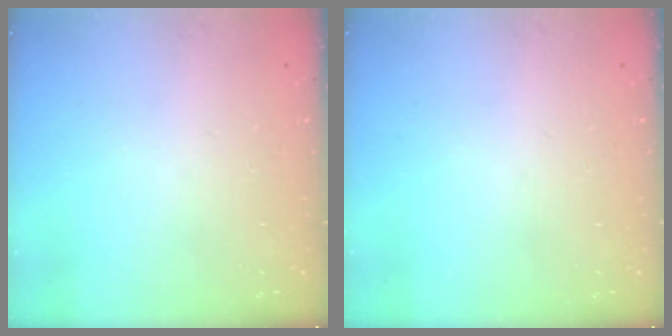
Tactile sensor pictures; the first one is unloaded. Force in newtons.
{"total": 0.0}